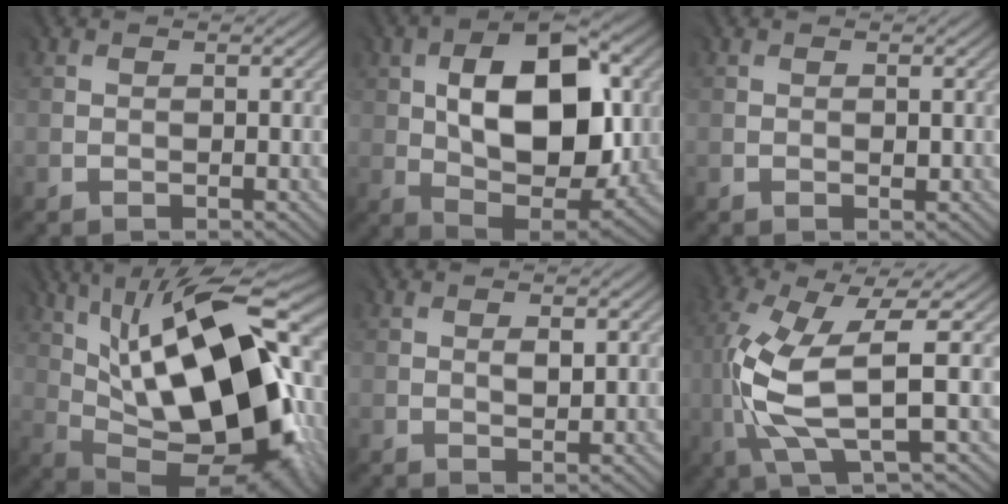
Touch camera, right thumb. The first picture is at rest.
{"total": 14.3, "force": [2.0, 8.2, 11.5], "torque": [-0.183, 0.005, 0.034]}
{"total": 0.6, "force": [0.0, 0.4, 0.5], "torque": [-0.007, -0.002, 0.000]}
{"total": 19.0, "force": [3.3, 8.2, 16.9], "torque": [-0.286, 0.021, 0.055]}
{"total": 1.4, "force": [0.6, 0.7, 1.1], "torque": [-0.017, -0.006, 0.013]}
{"total": 9.8, "force": [-0.7, 2.7, 9.4], "torque": [-0.216, -0.008, -0.012]}